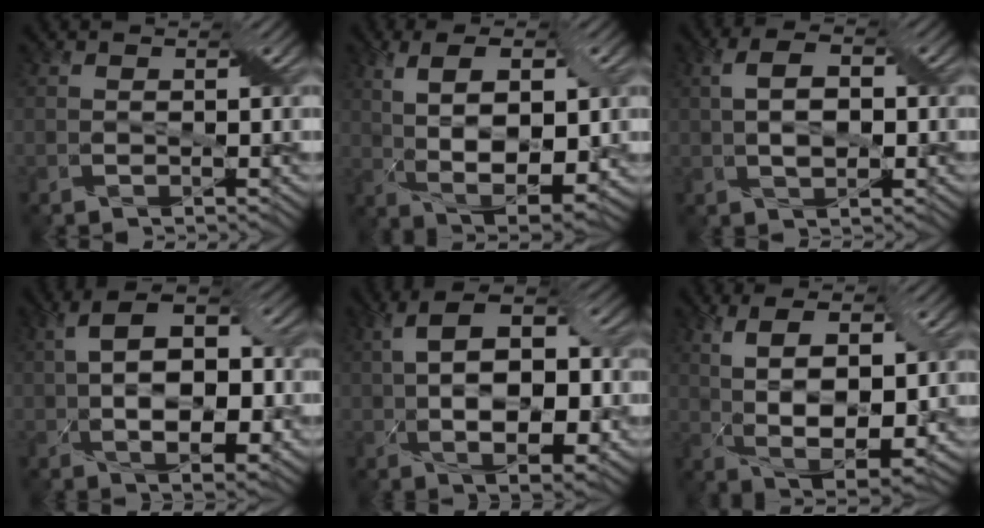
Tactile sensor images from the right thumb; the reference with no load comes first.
{"total": 10.6, "force": [1.5, 4.8, 9.3], "torque": [-0.171, -0.001, 0.027]}
{"total": 5.1, "force": [0.2, 2.6, 4.4], "torque": [-0.088, 0.007, 0.002]}
{"total": 10.7, "force": [0.0, 5.7, 9.1], "torque": [-0.152, 0.008, -0.002]}
{"total": 11.9, "force": [0.5, 6.1, 10.2], "torque": [-0.170, 0.010, 0.010]}
{"total": 10.5, "force": [1.5, 4.8, 9.2], "torque": [-0.170, -0.002, 0.028]}